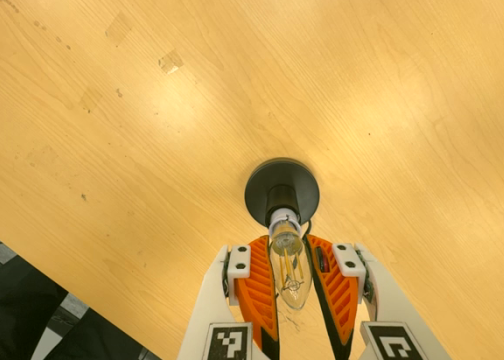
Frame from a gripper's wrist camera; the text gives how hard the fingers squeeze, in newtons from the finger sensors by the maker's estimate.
{"total": 11.2, "left": 10.7, "right": 11.8}